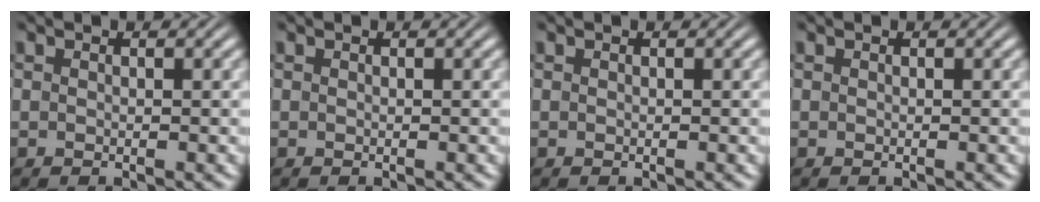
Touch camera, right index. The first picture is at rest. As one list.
[{"total": 0.0}, {"total": 0.0}, {"total": 0.0}]